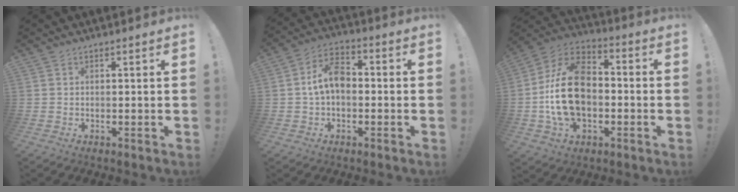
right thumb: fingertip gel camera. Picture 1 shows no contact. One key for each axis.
{"total": 9.5, "fx": -0.1, "fy": 6.0, "fz": 7.4, "tx": -0.129, "ty": 0.010, "tz": 0.000}
{"total": 21.0, "fx": -2.1, "fy": 14.5, "fz": 15.0, "tx": -0.266, "ty": 0.030, "tz": -0.025}